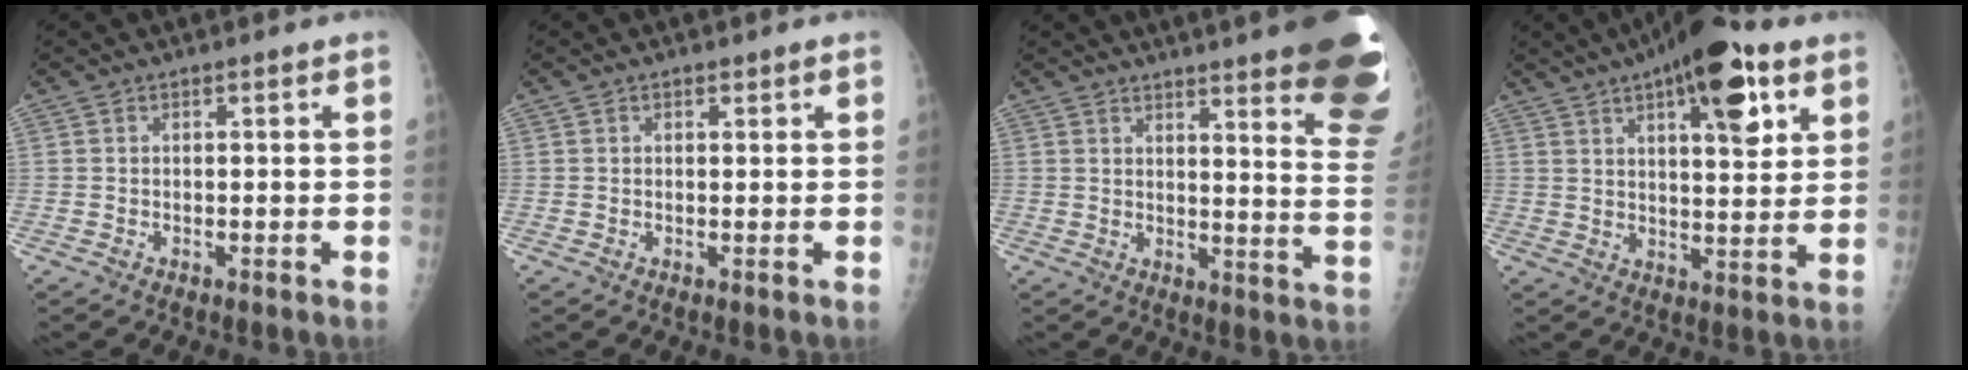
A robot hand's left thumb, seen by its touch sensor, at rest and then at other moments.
{"total": 0.8, "force": [0.5, 0.5, 0.4], "torque": [0.000, -0.002, 0.007]}
{"total": 24.3, "force": [17.7, 3.5, 16.2], "torque": [-0.149, -0.108, 0.204]}
{"total": 15.7, "force": [7.9, 5.4, 12.4], "torque": [-0.154, -0.021, 0.113]}